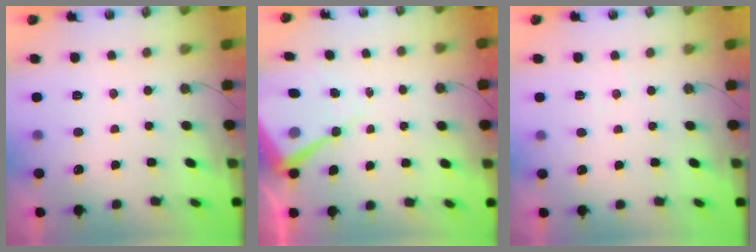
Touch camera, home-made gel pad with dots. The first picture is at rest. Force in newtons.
{"total": 9.4, "press": 9.4, "slide": 0.7}
{"total": 2.2, "press": 2.2, "slide": 0.4}